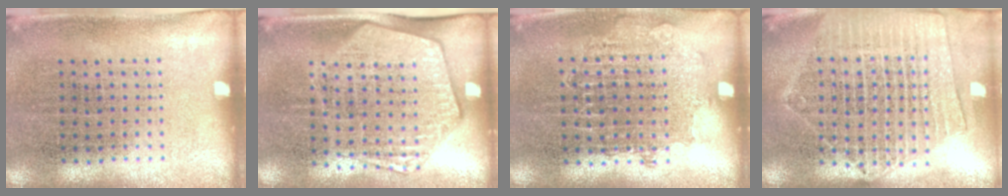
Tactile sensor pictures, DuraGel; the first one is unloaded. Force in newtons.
{"total": 1.9, "press": 1.7, "slide": 0.9}
{"total": 0.8, "press": 0.8, "slide": 0.2}
{"total": 2.1, "press": 1.9, "slide": 0.9}